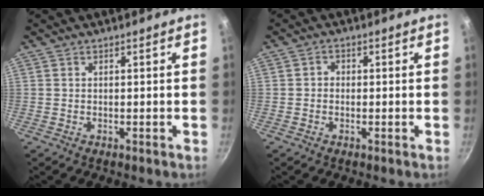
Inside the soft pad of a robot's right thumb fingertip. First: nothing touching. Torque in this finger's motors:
{"motor_torque": [0.15, -0.31, -0.03, -0.04, 0.02]}